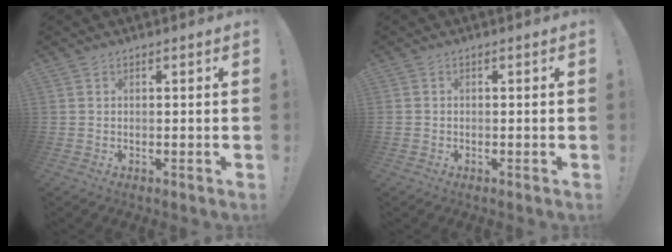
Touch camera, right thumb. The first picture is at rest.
{"total": 0.7, "force": [-0.4, 0.6, 0.1], "torque": [-0.001, 0.002, -0.006]}